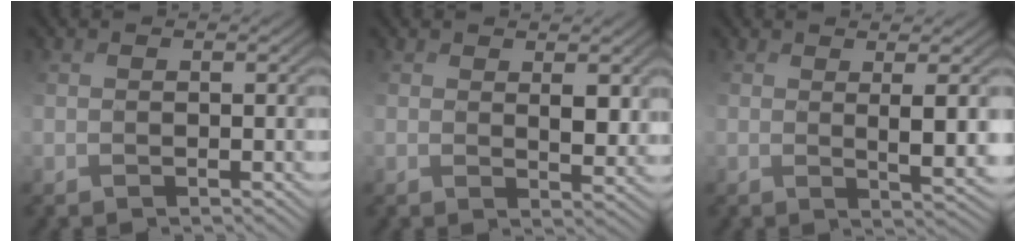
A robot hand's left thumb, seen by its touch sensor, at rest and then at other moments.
{"total": 4.1, "force": [1.7, 2.1, 3.1], "torque": [-0.066, -0.004, 0.038]}
{"total": 4.7, "force": [1.4, 0.9, 4.4], "torque": [-0.081, -0.003, 0.033]}